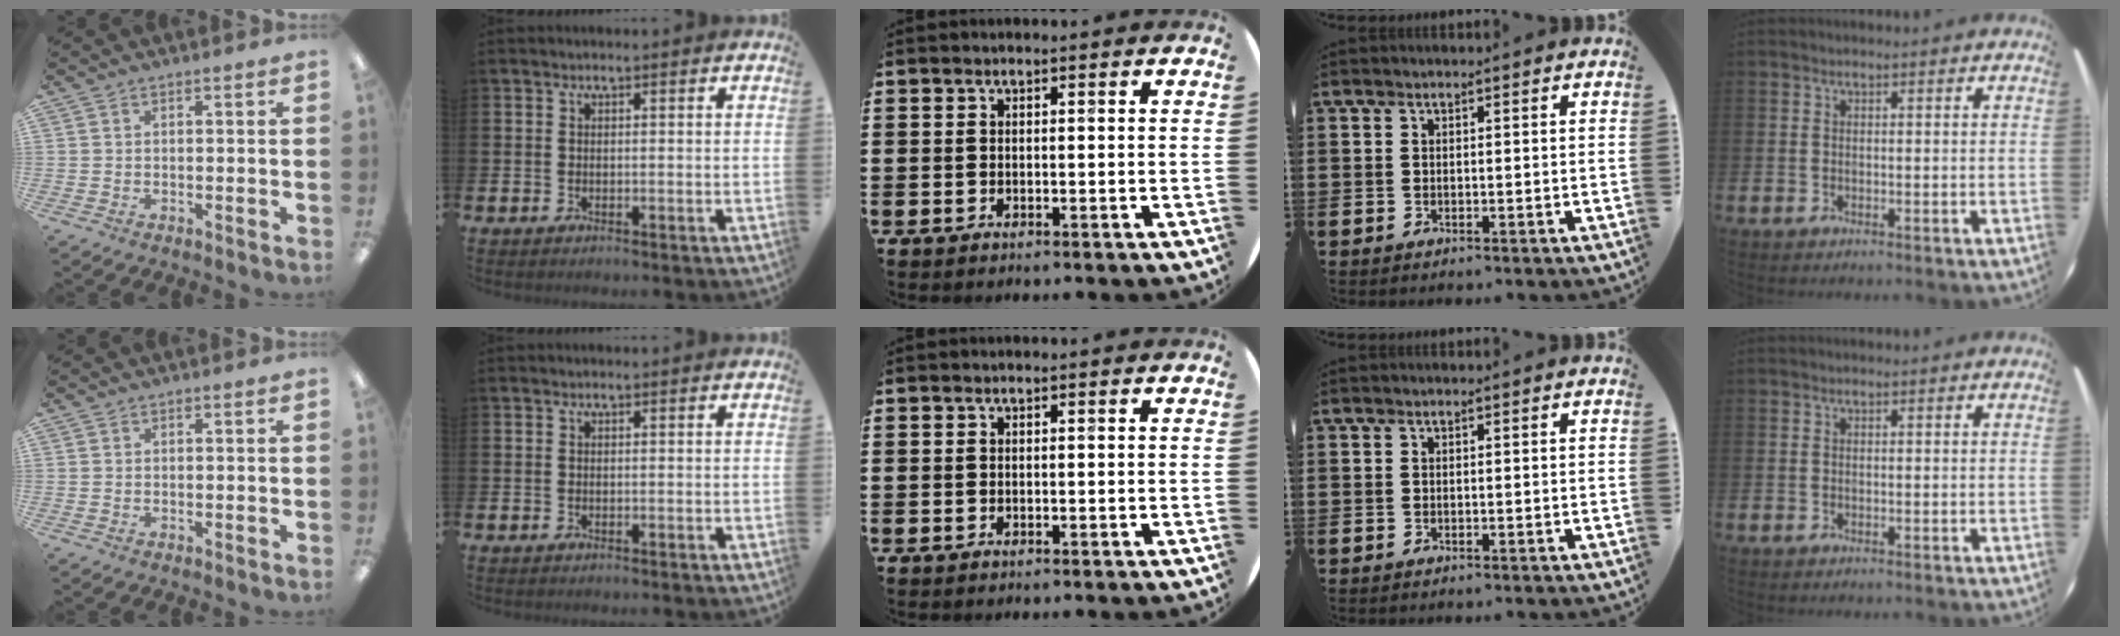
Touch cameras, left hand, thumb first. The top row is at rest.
{}